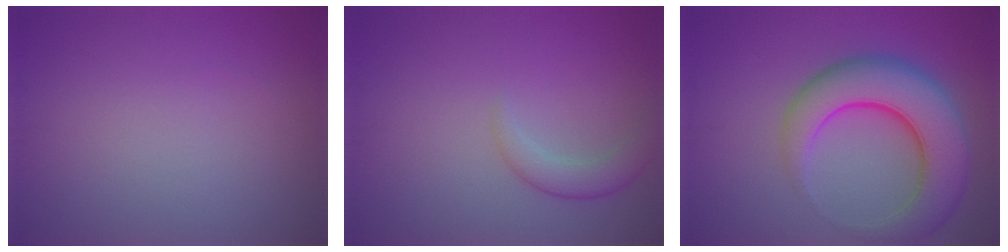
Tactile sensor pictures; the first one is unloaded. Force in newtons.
{"total": 2.3, "press": 2.3, "slide": 0.1}
{"total": 8.8, "press": 8.8, "slide": 0.4}